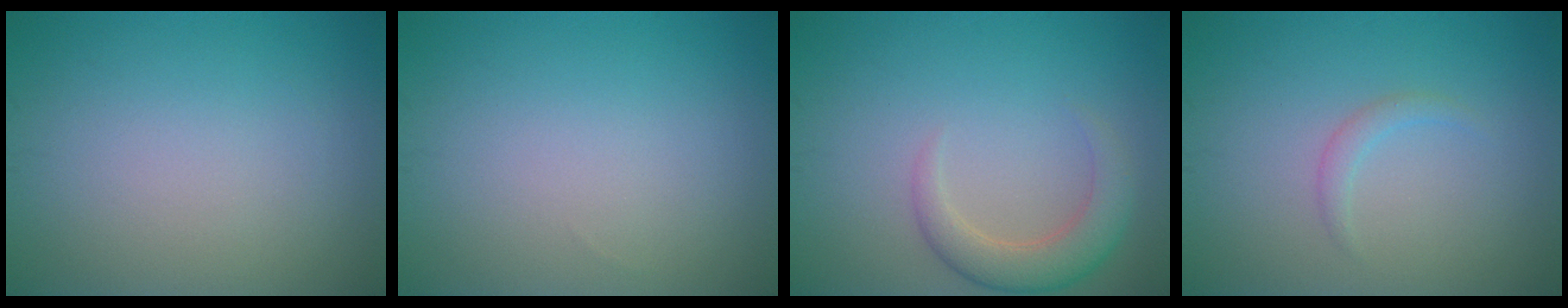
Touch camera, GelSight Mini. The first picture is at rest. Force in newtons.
{"total": 0.0}
{"total": 3.5, "press": 3.5, "slide": 0.4}
{"total": 1.1, "press": 1.1, "slide": 0.0}